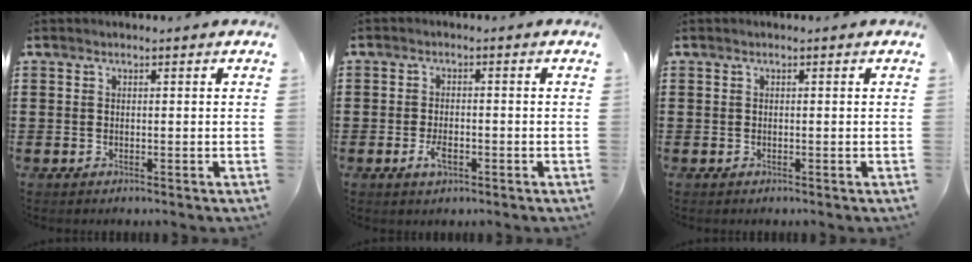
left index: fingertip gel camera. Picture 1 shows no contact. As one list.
[{"total": 3.1, "force": [-1.2, 1.4, 2.5], "torque": [-0.060, -0.003, -0.025]}, {"total": 0.0}]